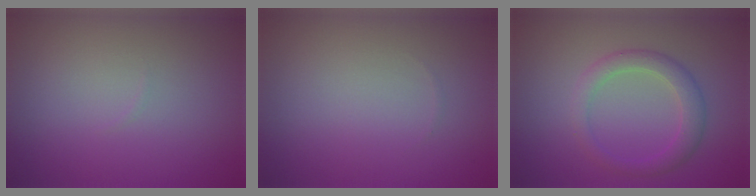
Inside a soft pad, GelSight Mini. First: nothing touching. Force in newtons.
{"total": 0.0}
{"total": 2.7, "press": 2.7, "slide": 0.2}